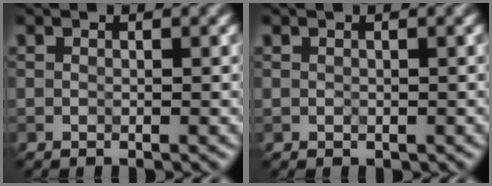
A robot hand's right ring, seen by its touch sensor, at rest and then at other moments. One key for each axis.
{"total": 0.5, "fx": 0.0, "fy": 0.5, "fz": 0.2, "tx": -0.003, "ty": 0.000, "tz": 0.000}